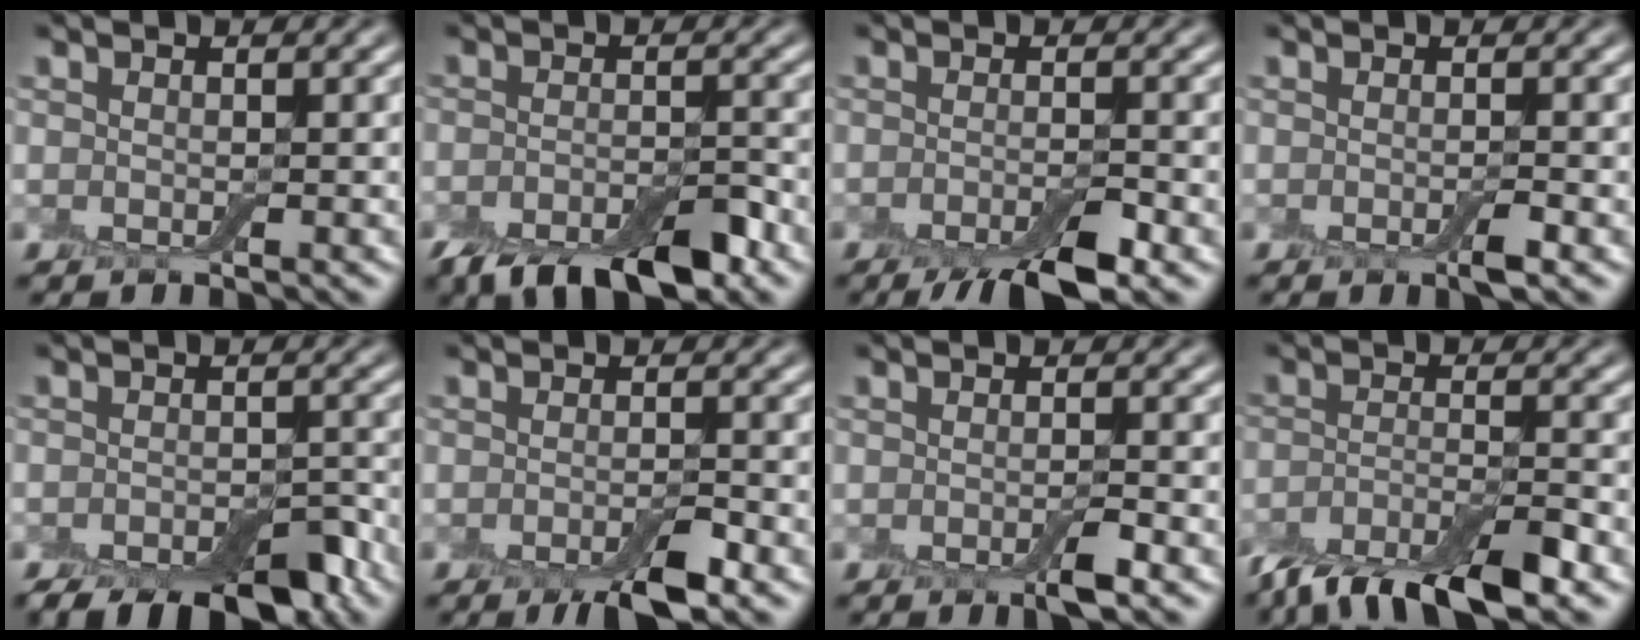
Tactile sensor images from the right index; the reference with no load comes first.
{"total": 6.9, "force": [-5.1, 2.4, 4.0], "torque": [-0.055, -0.003, -0.087]}
{"total": 4.9, "force": [-3.5, 1.0, 3.3], "torque": [-0.056, -0.008, -0.060]}
{"total": 1.6, "force": [-0.8, 0.3, 1.3], "torque": [-0.024, -0.007, -0.014]}
{"total": 7.4, "force": [-5.5, 3.0, 4.0], "torque": [-0.043, -0.011, -0.081]}
{"total": 3.8, "force": [-2.5, 0.9, 2.8], "torque": [-0.047, -0.006, -0.041]}
{"total": 2.1, "force": [-1.2, 0.4, 1.7], "torque": [-0.030, -0.007, -0.020]}
{"total": 7.9, "force": [-5.8, 2.3, 4.8], "torque": [-0.079, -0.008, -0.109]}